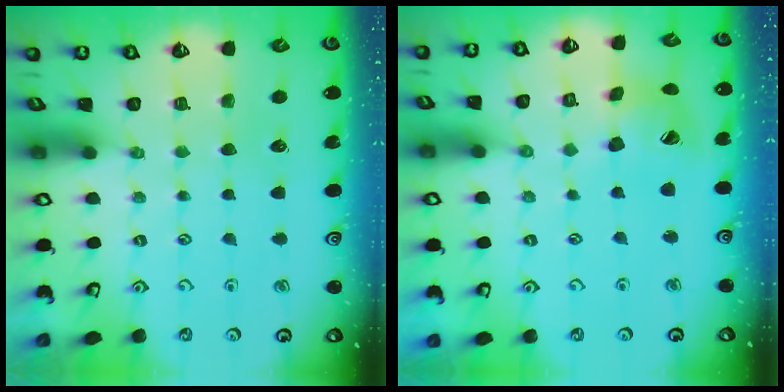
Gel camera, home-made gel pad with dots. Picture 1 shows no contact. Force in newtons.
{"total": 14.5, "press": 14.4, "slide": 1.9}